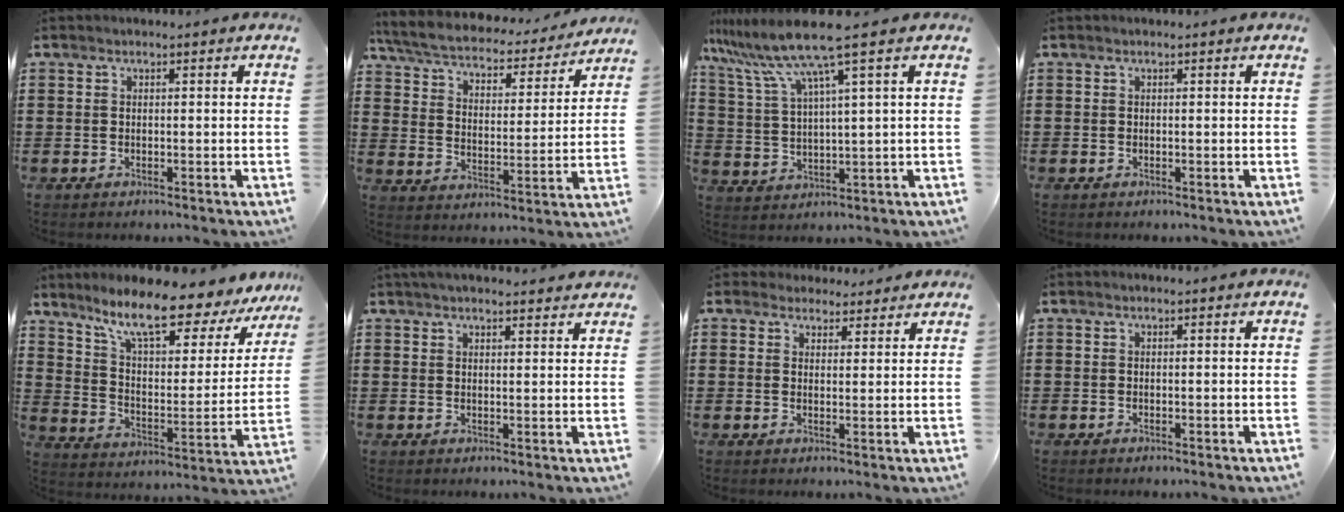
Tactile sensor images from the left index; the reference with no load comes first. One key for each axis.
{"total": 5.3, "fx": 4.9, "fy": 0.8, "fz": 1.8, "tx": -0.060, "ty": -0.033, "tz": 0.079}
{"total": 9.2, "fx": 6.0, "fy": -0.5, "fz": 6.9, "tx": -0.171, "ty": -0.034, "tz": 0.094}
{"total": 0.0}
{"total": 11.5, "fx": 8.9, "fy": 2.0, "fz": 7.0, "tx": -0.146, "ty": -0.057, "tz": 0.143}
{"total": 2.8, "fx": 2.6, "fy": 0.1, "fz": 0.8, "tx": -0.021, "ty": -0.001, "tz": 0.050}
{"total": 3.2, "fx": 2.9, "fy": 1.4, "fz": 0.2, "tx": -0.015, "ty": 0.002, "tz": 0.056}
{"total": 0.0}